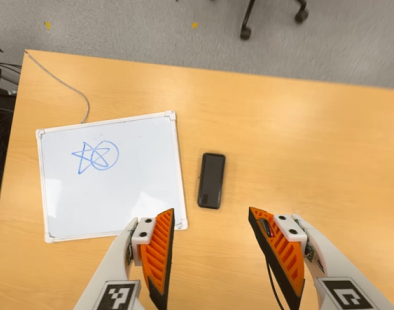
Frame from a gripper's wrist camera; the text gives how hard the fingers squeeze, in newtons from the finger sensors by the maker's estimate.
{"total": 0.0}